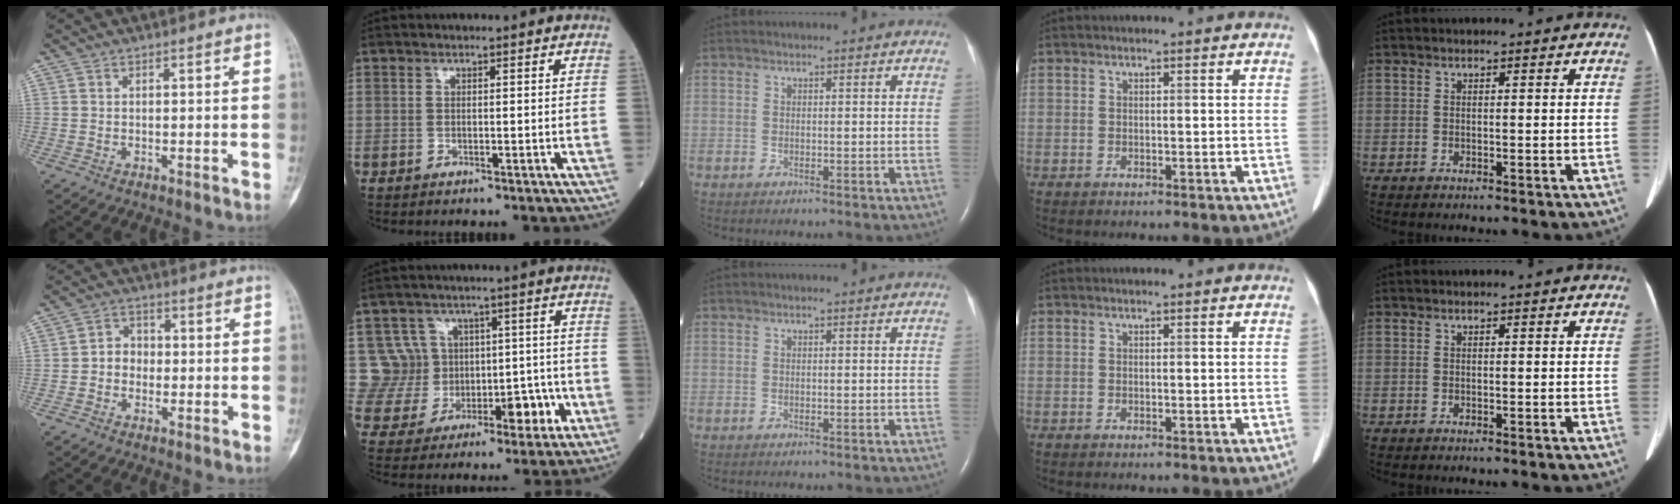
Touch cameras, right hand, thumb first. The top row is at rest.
{"thumb": {"total": 4.2, "force": [-0.7, 3.6, 1.9], "torque": [-0.004, 0.018, -0.022]}, "index": {"total": 10.4, "force": [0.2, 10.0, 2.7], "torque": [-0.032, 0.058, 0.027]}}